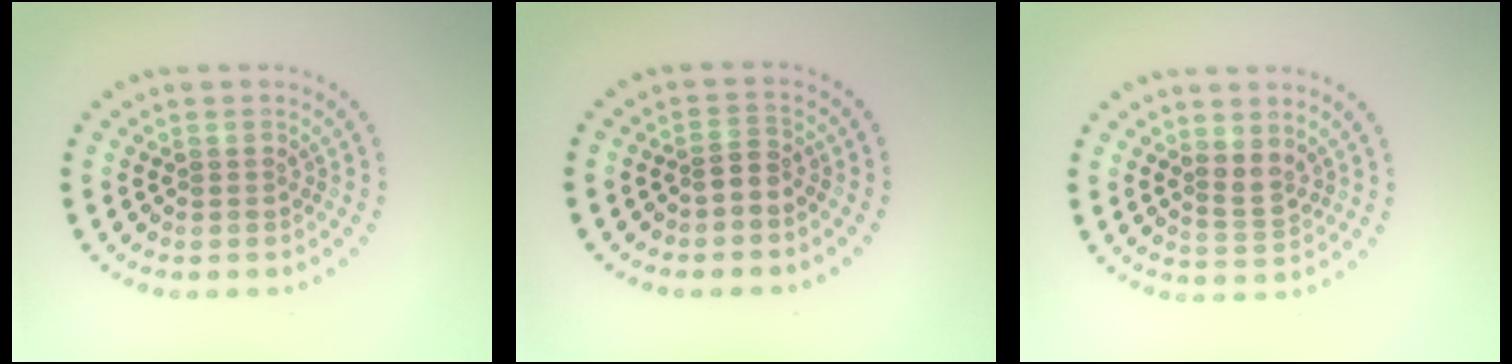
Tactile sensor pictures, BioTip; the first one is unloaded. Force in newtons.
{"total": 1.2, "press": 0.7, "slide": 1.0}
{"total": 1.9, "press": 1.5, "slide": 1.1}